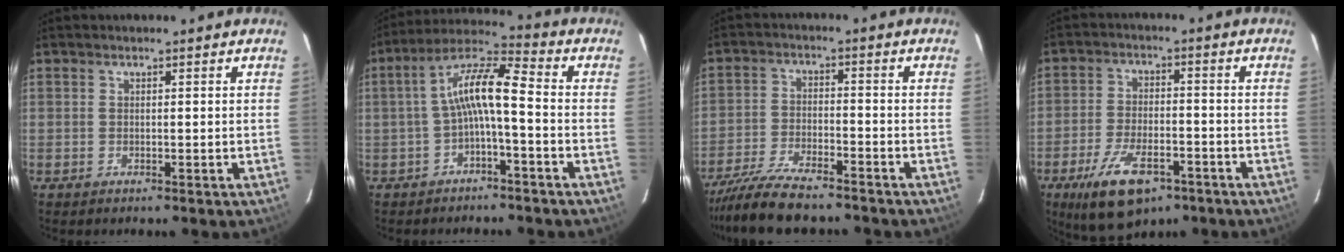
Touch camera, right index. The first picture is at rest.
{"total": 8.5, "force": [-1.9, 1.6, 8.1], "torque": [-0.176, 0.024, -0.037]}
{"total": 13.0, "force": [-11.4, 2.6, 5.6], "torque": [-0.140, -0.022, -0.204]}
{"total": 13.2, "force": [-7.9, 6.0, 8.7], "torque": [-0.183, -0.017, -0.131]}